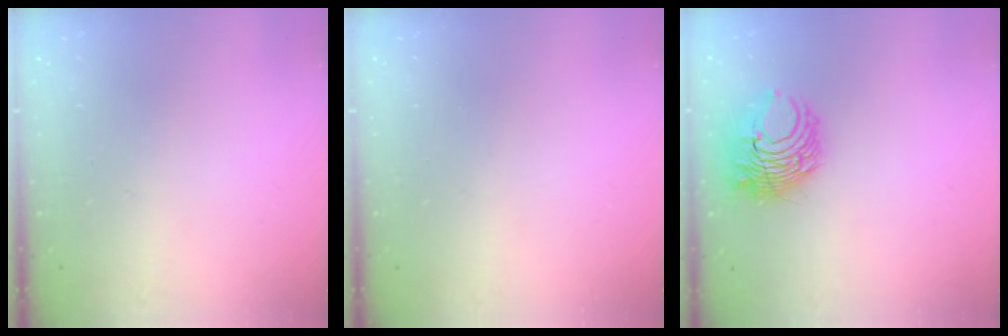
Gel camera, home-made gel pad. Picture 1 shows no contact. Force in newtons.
{"total": 0.0}
{"total": 8.4, "press": 8.3, "slide": 1.2}